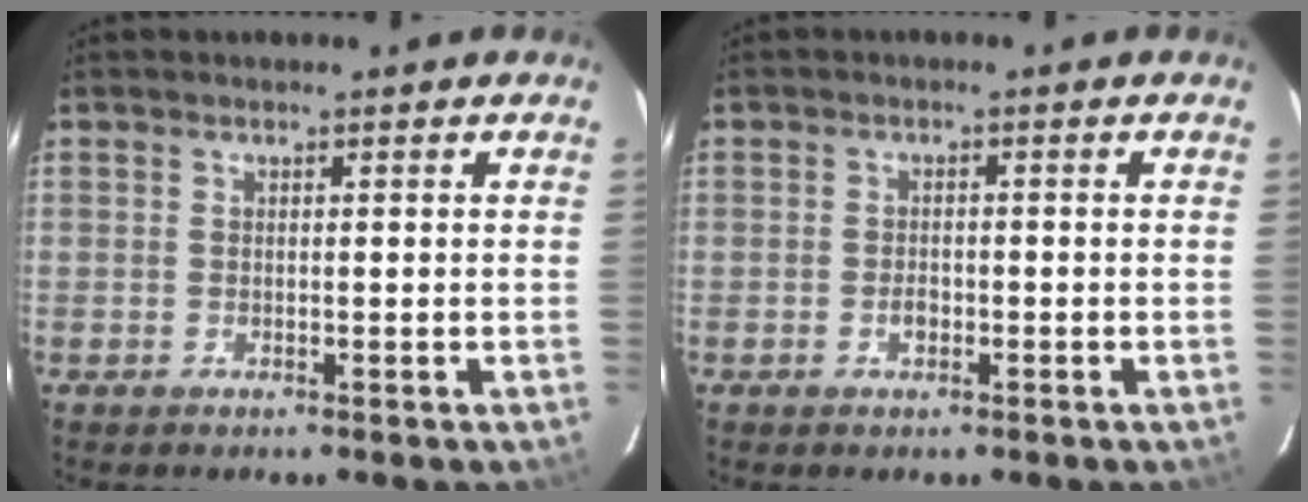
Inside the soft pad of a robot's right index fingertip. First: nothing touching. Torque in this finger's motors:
{"motor_torque": [0.48, 0.01, 0.19, 0.03]}